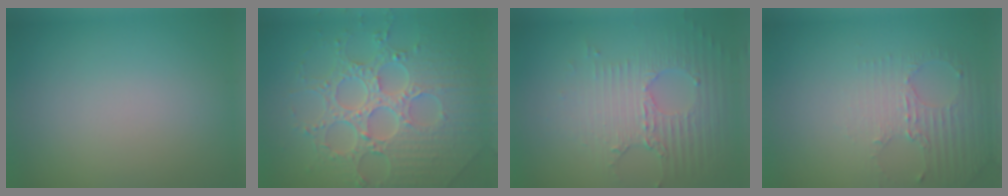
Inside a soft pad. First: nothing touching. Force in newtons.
{"total": 8.2, "press": 6.0, "slide": 5.6}
{"total": 5.2, "press": 3.4, "slide": 3.9}
{"total": 2.6, "press": 1.9, "slide": 1.9}